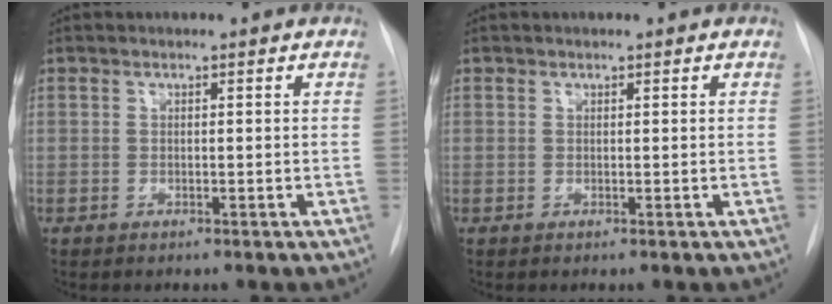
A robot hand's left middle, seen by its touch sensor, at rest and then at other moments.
{"total": 0.0}